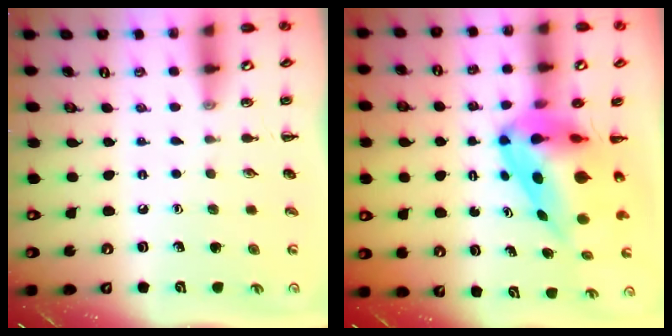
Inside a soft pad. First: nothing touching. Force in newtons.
{"total": 9.1, "press": 8.8, "slide": 2.4}